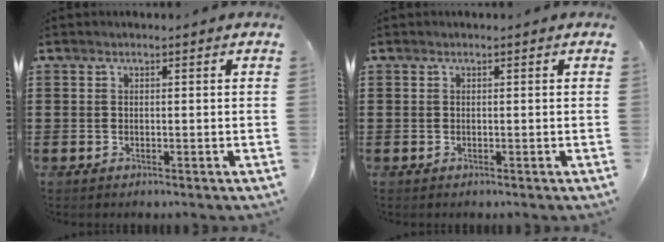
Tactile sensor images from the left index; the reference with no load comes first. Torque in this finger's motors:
{"motor_torque": [-0.03, -0.02, 0.00, 0.00]}